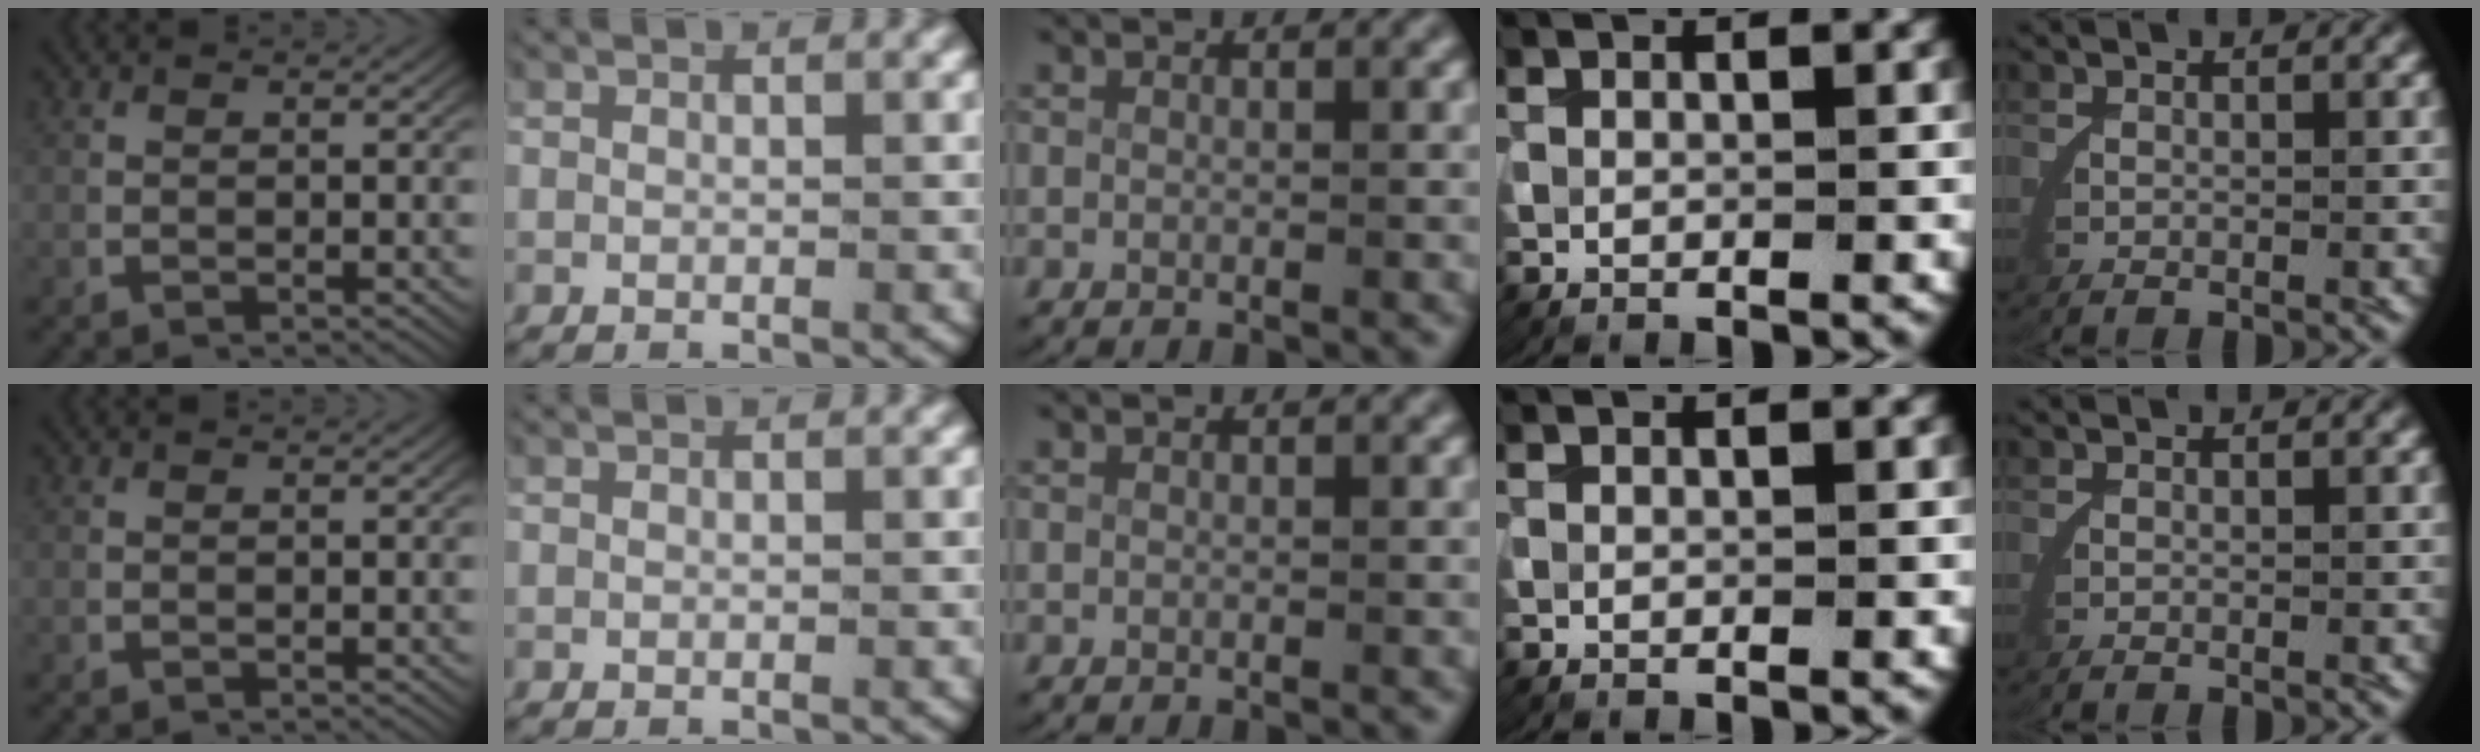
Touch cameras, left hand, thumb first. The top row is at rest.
{}